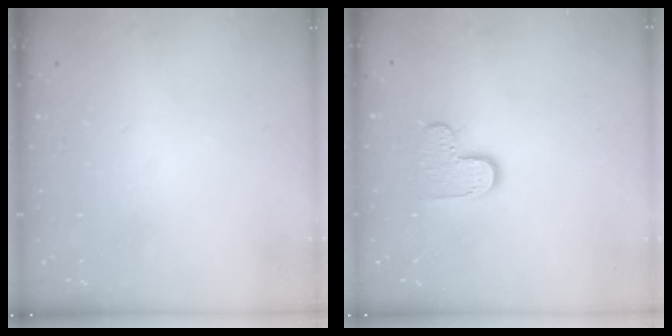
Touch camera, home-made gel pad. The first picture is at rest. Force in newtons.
{"total": 7.0, "press": 7.0, "slide": 0.3}